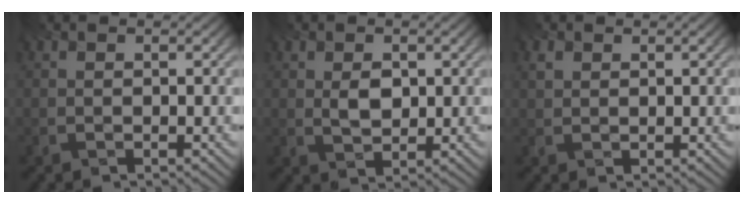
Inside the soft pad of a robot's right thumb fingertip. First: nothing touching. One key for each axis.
{"total": 2.3, "fx": 0.0, "fy": 1.6, "fz": 1.5, "tx": -0.033, "ty": -0.004, "tz": 0.003}
{"total": 0.7, "fx": 0.4, "fy": 0.5, "fz": -0.1, "tx": -0.001, "ty": 0.000, "tz": 0.017}